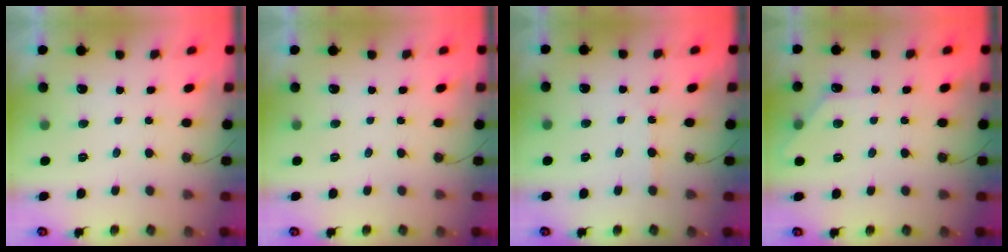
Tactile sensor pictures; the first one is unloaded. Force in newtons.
{"total": 0.0}
{"total": 1.0, "press": 1.0, "slide": 0.2}
{"total": 5.7, "press": 5.7, "slide": 0.8}